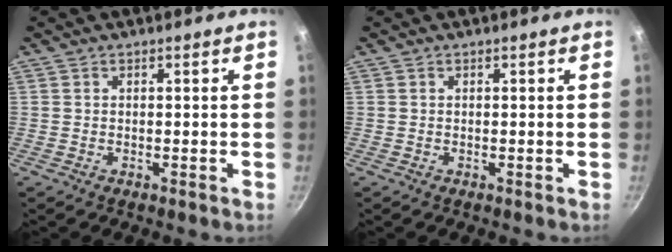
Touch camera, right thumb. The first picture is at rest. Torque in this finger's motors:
{"motor_torque": [0.00, 0.00, 0.00, 0.00, 0.00]}